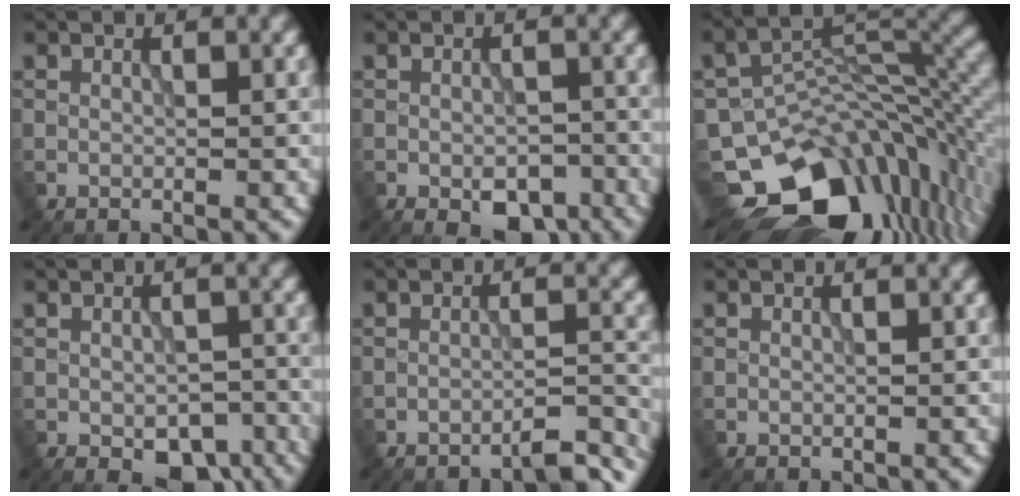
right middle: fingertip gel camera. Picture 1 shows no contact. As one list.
[{"total": 4.3, "force": [-2.2, 2.3, 2.9], "torque": [-0.037, -0.006, -0.029]}, {"total": 13.6, "force": [-6.4, 7.9, 9.0], "torque": [-0.159, -0.017, -0.090]}, {"total": 5.0, "force": [-2.5, 2.8, 3.3], "torque": [-0.042, -0.017, -0.024]}, {"total": 3.6, "force": [-3.2, 0.5, 1.8], "torque": [-0.016, 0.012, -0.051]}, {"total": 0.0}]